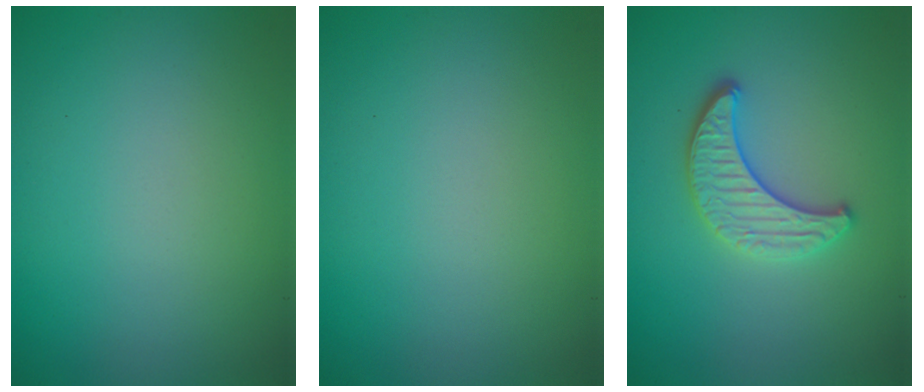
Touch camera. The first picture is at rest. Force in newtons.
{"total": 0.0}
{"total": 3.3, "press": 3.1, "slide": 1.0}